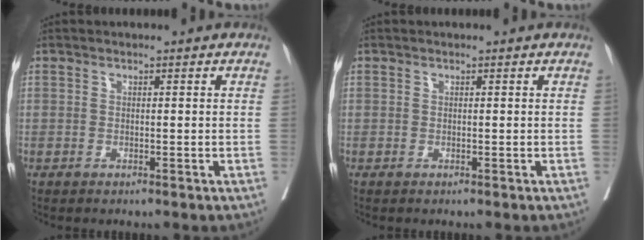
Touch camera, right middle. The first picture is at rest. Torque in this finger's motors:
{"motor_torque": [-0.86, 0.16, -0.11, -0.06]}